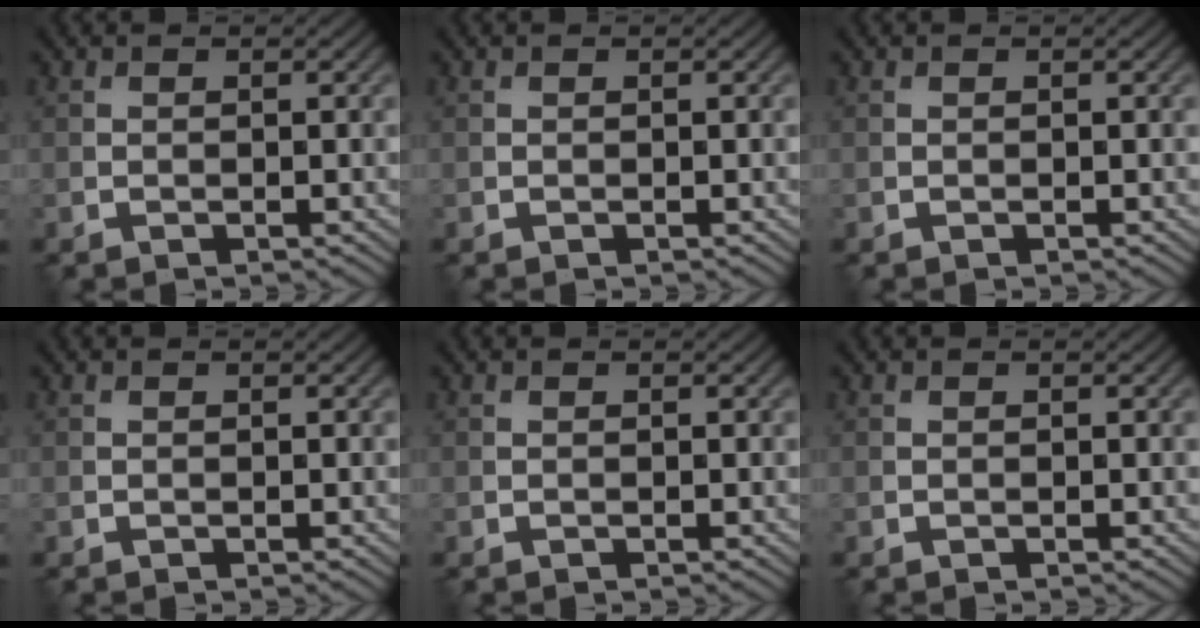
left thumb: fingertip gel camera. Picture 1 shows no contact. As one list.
[{"total": 0.0}, {"total": 0.0}, {"total": 0.0}, {"total": 0.0}, {"total": 0.0}]